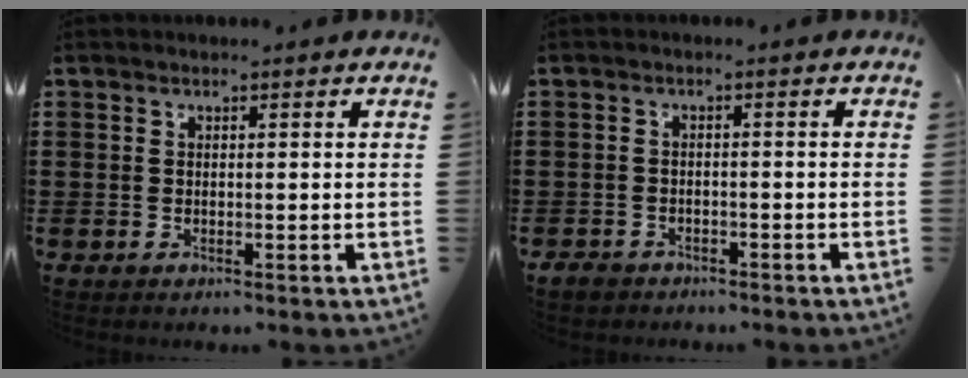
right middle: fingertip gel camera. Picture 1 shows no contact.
{"total": 1.7, "force": [-1.5, 0.6, 0.3], "torque": [-0.013, -0.001, -0.032]}